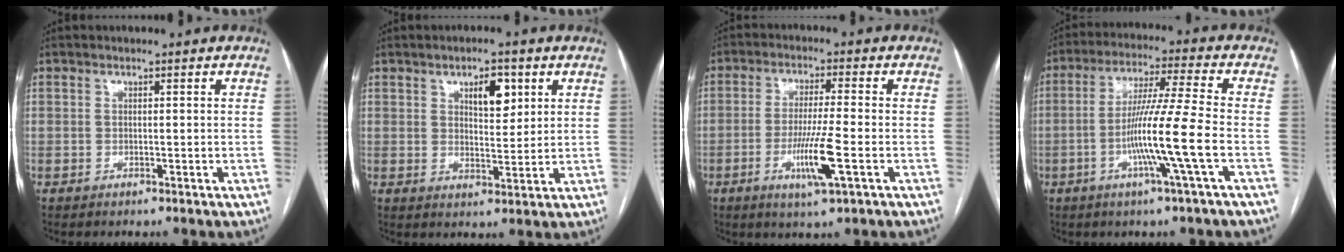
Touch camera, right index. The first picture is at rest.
{"total": 5.6, "force": [2.6, 2.2, 4.4], "torque": [-0.070, 0.001, 0.043]}
{"total": 8.2, "force": [-2.7, -0.3, 7.7], "torque": [-0.145, -0.016, -0.049]}
{"total": 11.5, "force": [-3.5, -2.0, 10.8], "torque": [-0.203, -0.009, -0.068]}